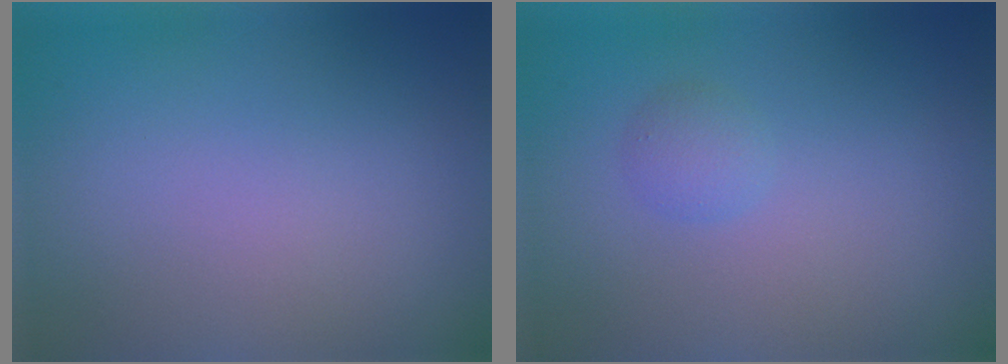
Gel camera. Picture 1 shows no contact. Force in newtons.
{"total": 1.3, "press": 1.3, "slide": 0.1}